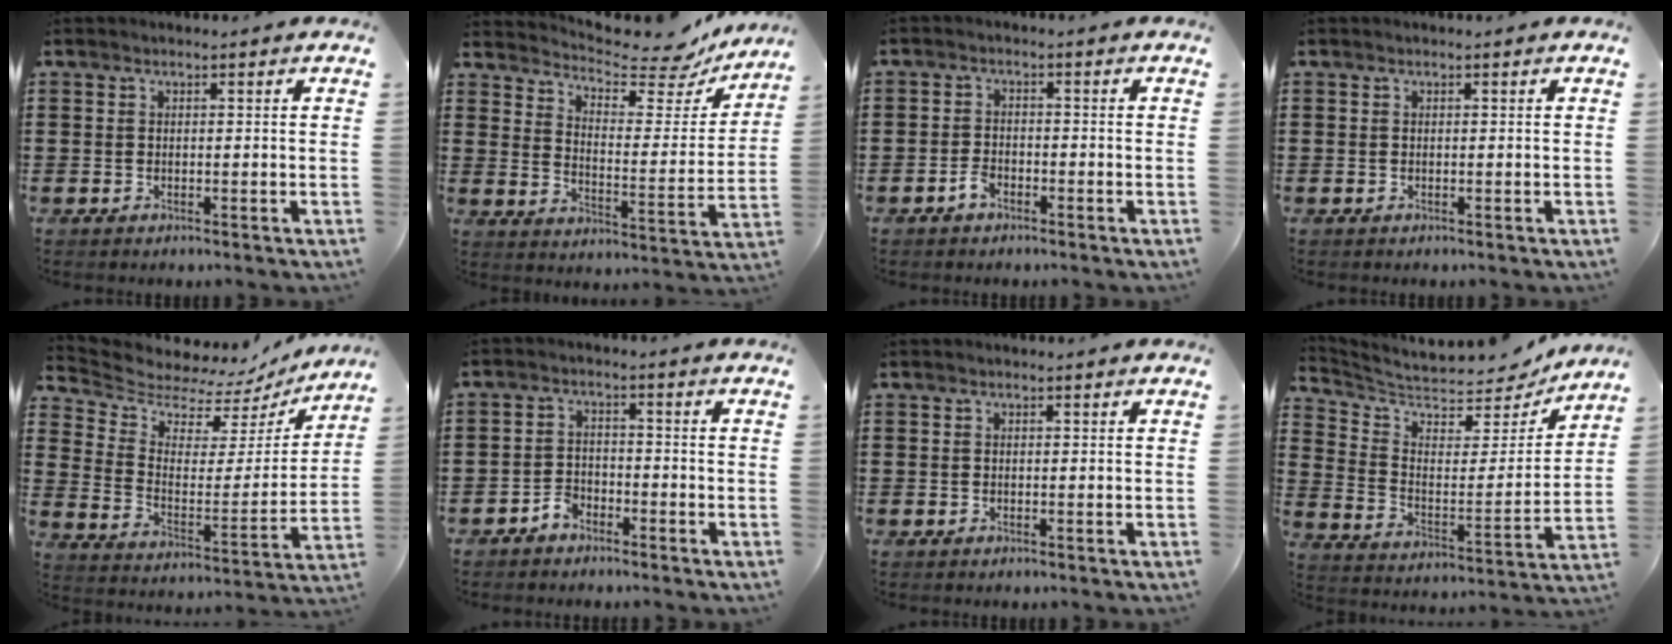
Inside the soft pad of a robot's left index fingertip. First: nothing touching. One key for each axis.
{"total": 6.8, "fx": 6.2, "fy": 1.2, "fz": 2.4, "tx": -0.062, "ty": -0.051, "tz": 0.102}
{"total": 2.2, "fx": -1.6, "fy": 1.1, "fz": 1.0, "tx": -0.023, "ty": 0.002, "tz": -0.030}
{"total": 0.0}
{"total": 6.3, "fx": 5.8, "fy": 2.2, "fz": 1.1, "tx": -0.058, "ty": -0.048, "tz": 0.099}
{"total": 2.8, "fx": -2.4, "fy": 1.3, "fz": 0.6, "tx": -0.017, "ty": 0.005, "tz": -0.050}
{"total": 0.0}
{"total": 6.0, "fx": 5.5, "fy": 1.5, "fz": 1.8, "tx": -0.067, "ty": -0.047, "tz": 0.092}